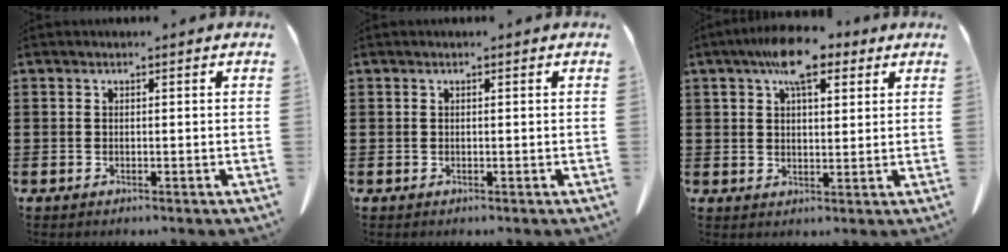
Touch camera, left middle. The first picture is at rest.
{"total": 0.0}
{"total": 9.0, "force": [5.7, 3.6, 5.9], "torque": [-0.107, -0.007, 0.098]}